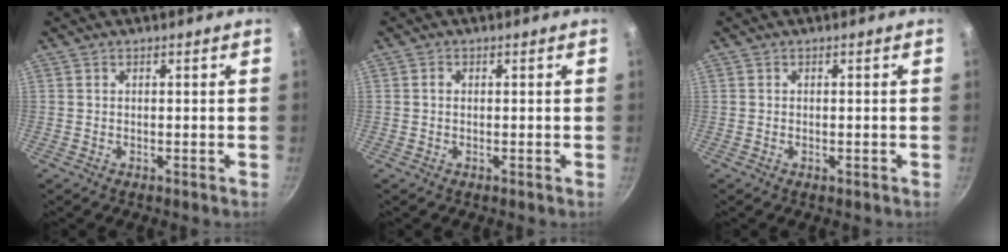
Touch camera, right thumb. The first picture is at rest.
{"total": 0.6, "force": [0.0, 0.5, 0.3], "torque": [-0.004, 0.004, -0.001]}
{"total": 0.6, "force": [-0.2, 0.2, 0.5], "torque": [-0.007, 0.002, -0.003]}